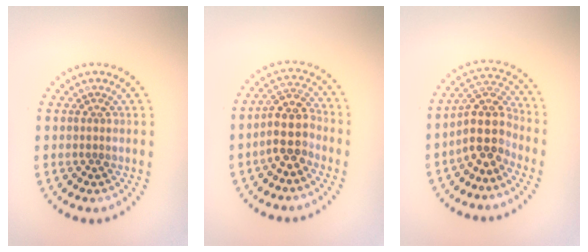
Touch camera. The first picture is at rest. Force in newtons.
{"total": 3.7, "press": 3.3, "slide": 1.7}
{"total": 4.4, "press": 3.6, "slide": 2.5}